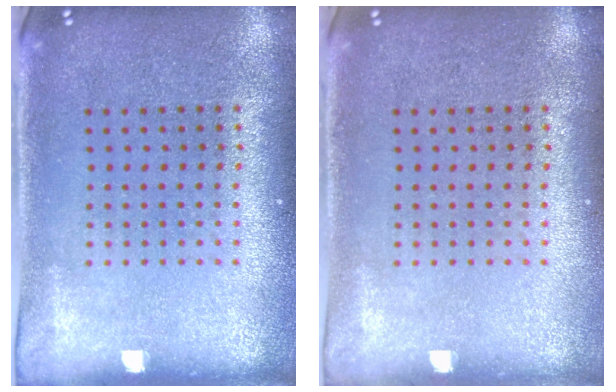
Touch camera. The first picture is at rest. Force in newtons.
{"total": 0.0}